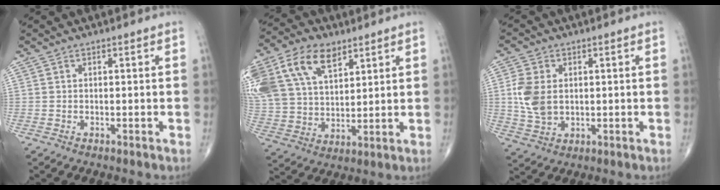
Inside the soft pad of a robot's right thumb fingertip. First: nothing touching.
{"total": 22.3, "force": [10.8, 13.9, 13.7], "torque": [-0.314, 0.017, 0.211]}
{"total": 8.0, "force": [0.8, 5.6, 5.7], "torque": [-0.115, -0.003, 0.022]}